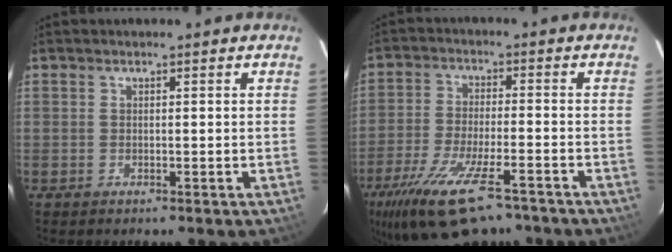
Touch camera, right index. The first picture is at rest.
{"total": 16.8, "force": [-11.5, 5.2, 11.1], "torque": [-0.231, -0.047, -0.195]}